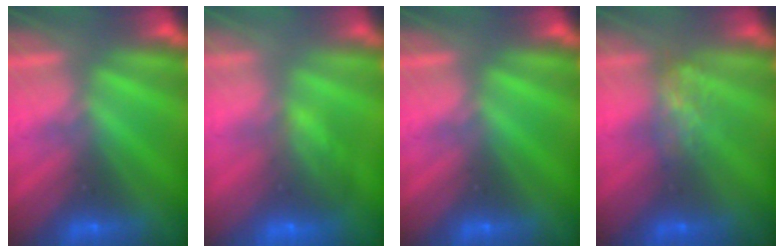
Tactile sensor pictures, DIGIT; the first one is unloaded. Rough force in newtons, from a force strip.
{"total": 8.5}
{"total": 0.0}
{"total": 4.5}